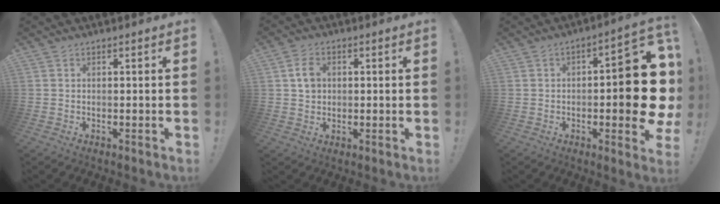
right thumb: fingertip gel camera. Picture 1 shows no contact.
{"total": 5.7, "force": [1.2, 4.4, 3.3], "torque": [-0.053, 0.009, 0.024]}
{"total": 16.2, "force": [-2.5, 5.2, 15.1], "torque": [-0.184, 0.011, -0.038]}